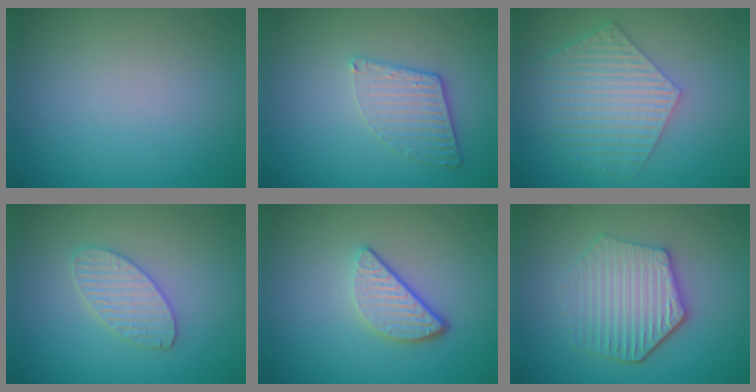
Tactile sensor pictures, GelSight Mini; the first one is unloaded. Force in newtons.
{"total": 3.2, "press": 2.7, "slide": 1.6}
{"total": 5.9, "press": 4.4, "slide": 3.9}
{"total": 3.0, "press": 3.0, "slide": 0.2}
{"total": 3.4, "press": 2.7, "slide": 2.0}
{"total": 5.0, "press": 4.3, "slide": 2.6}